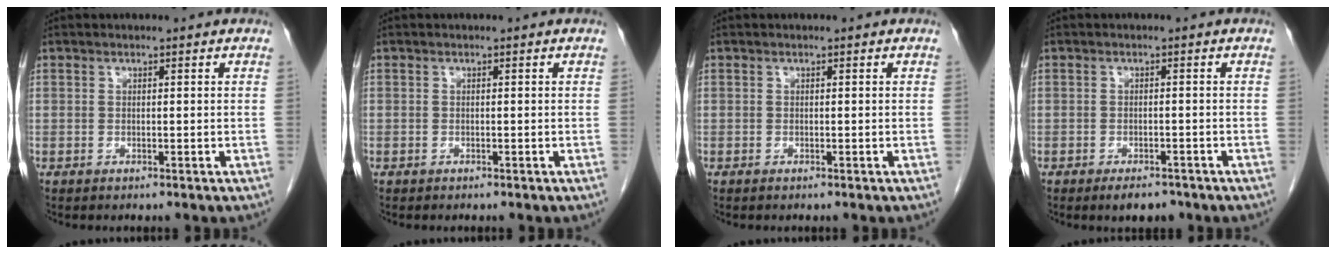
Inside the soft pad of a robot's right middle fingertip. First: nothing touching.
{"total": 0.0}
{"total": 0.0}
{"total": 3.5, "force": [-2.7, 1.5, 1.8], "torque": [-0.027, -0.004, -0.031]}